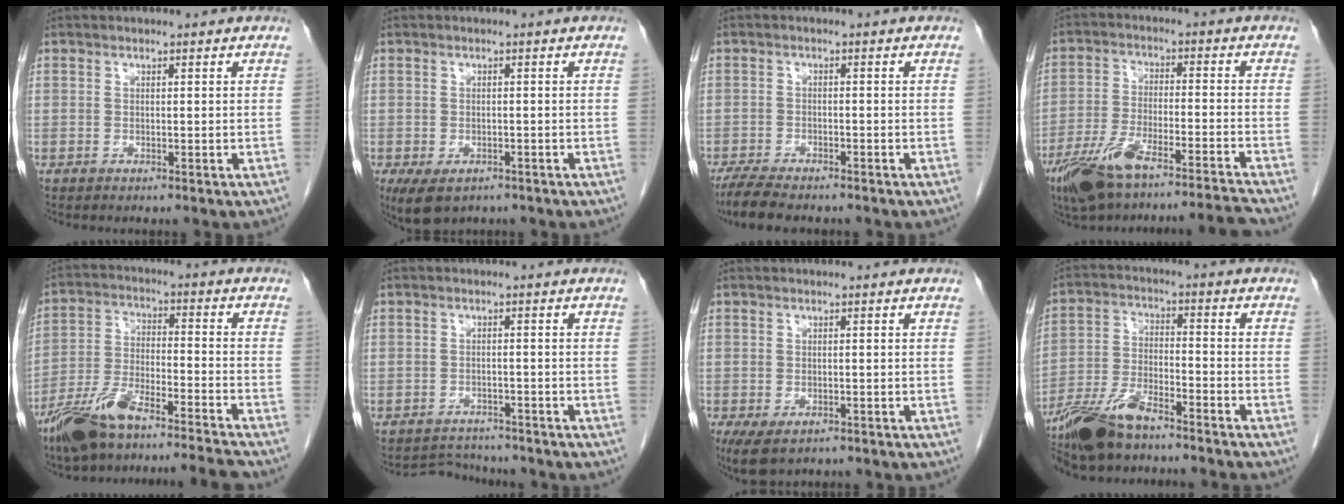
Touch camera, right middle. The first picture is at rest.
{"total": 5.4, "force": [-3.4, 3.0, 2.9], "torque": [-0.051, -0.008, -0.049]}
{"total": 6.8, "force": [-5.7, 1.4, 3.4], "torque": [-0.061, -0.016, -0.093]}
{"total": 13.4, "force": [-11.0, -0.1, 7.6], "torque": [-0.140, -0.009, -0.188]}
{"total": 13.8, "force": [-11.7, 0.1, 7.4], "torque": [-0.143, -0.003, -0.208]}
{"total": 3.3, "force": [-3.1, 0.6, -0.9], "torque": [0.009, -0.003, -0.046]}
{"total": 5.0, "force": [-3.0, 2.6, 2.9], "torque": [-0.052, -0.010, -0.046]}
{"total": 10.4, "force": [-8.3, 1.9, 5.9], "torque": [-0.120, -0.012, -0.155]}